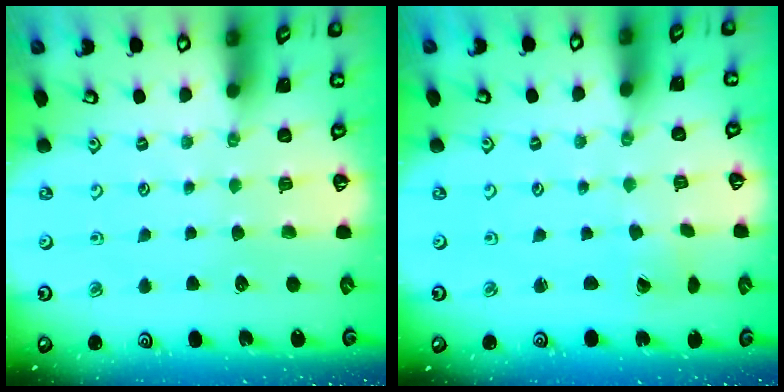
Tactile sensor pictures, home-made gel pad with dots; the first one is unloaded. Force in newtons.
{"total": 0.0}